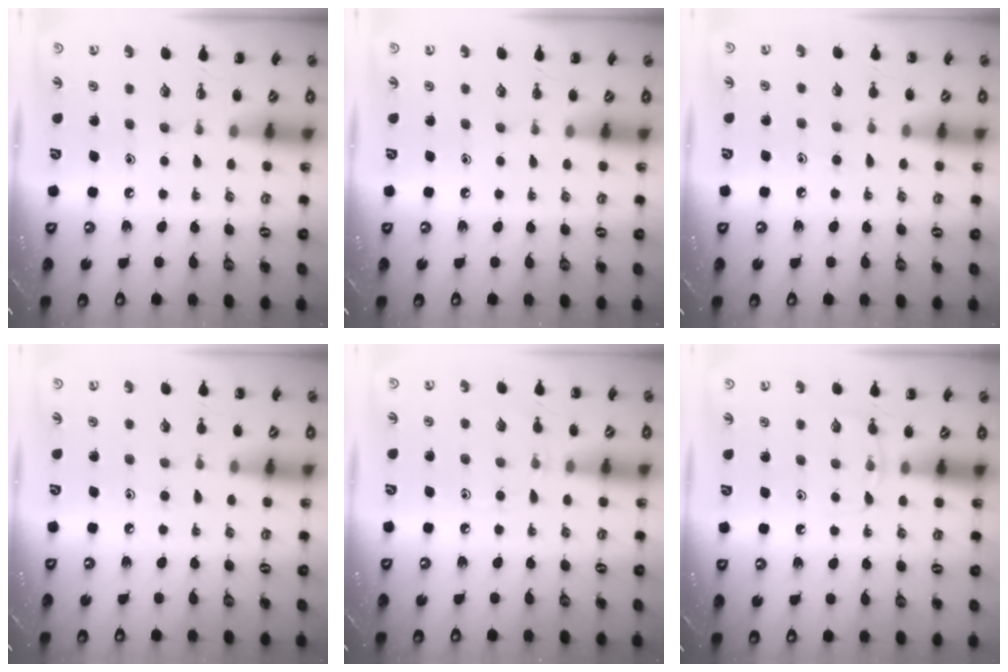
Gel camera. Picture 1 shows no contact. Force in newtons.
{"total": 0.0}
{"total": 6.5, "press": 6.1, "slide": 2.3}
{"total": 6.5, "press": 6.1, "slide": 2.3}
{"total": 6.2, "press": 5.9, "slide": 1.6}
{"total": 5.0, "press": 4.7, "slide": 1.6}